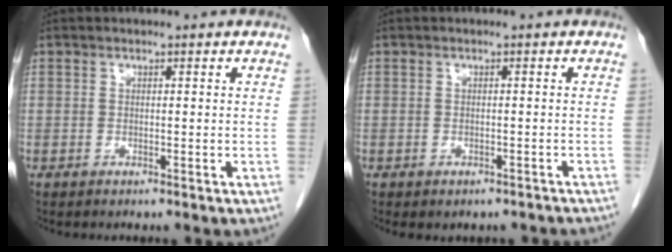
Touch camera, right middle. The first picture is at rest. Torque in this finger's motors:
{"motor_torque": [1.07, -1.07, 0.06, 0.05]}